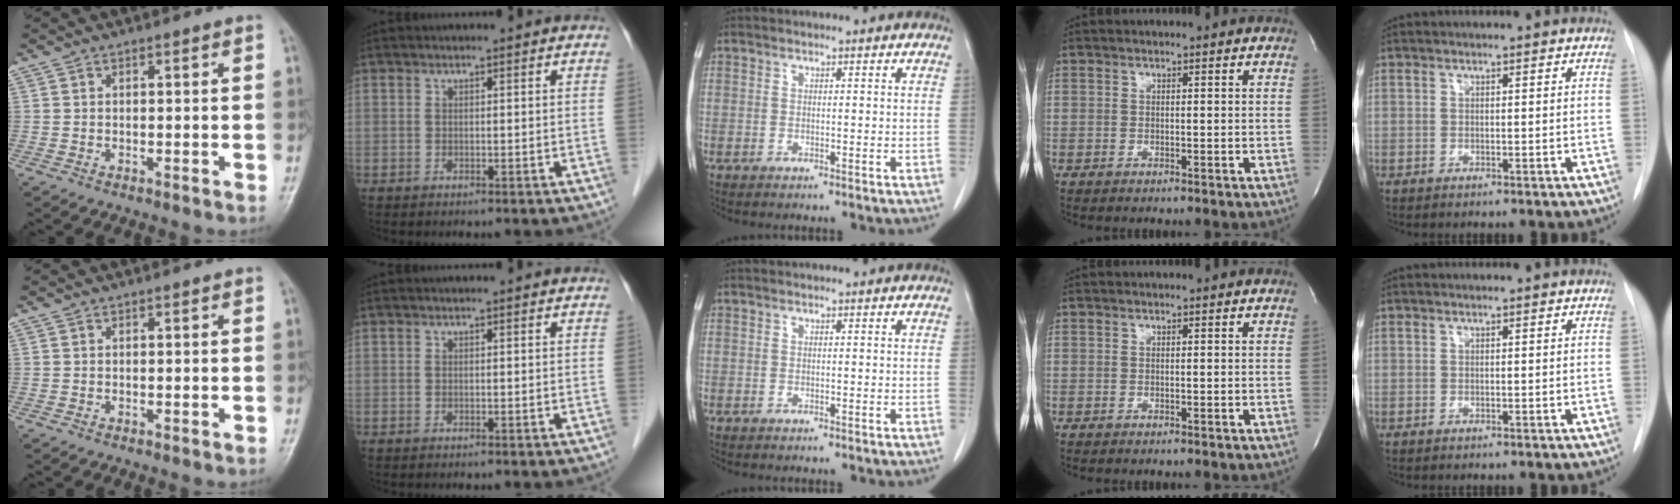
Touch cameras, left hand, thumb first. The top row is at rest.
{}